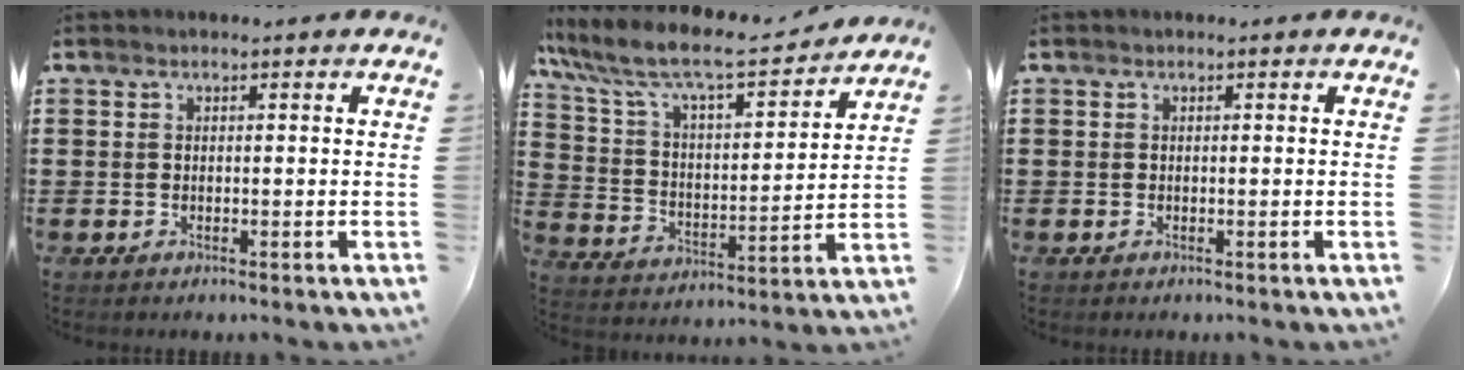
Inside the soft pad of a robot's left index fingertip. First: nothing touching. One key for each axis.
{"total": 9.1, "fx": 7.6, "fy": 1.6, "fz": 4.6, "tx": -0.122, "ty": -0.048, "tz": 0.126}
{"total": 0.0}